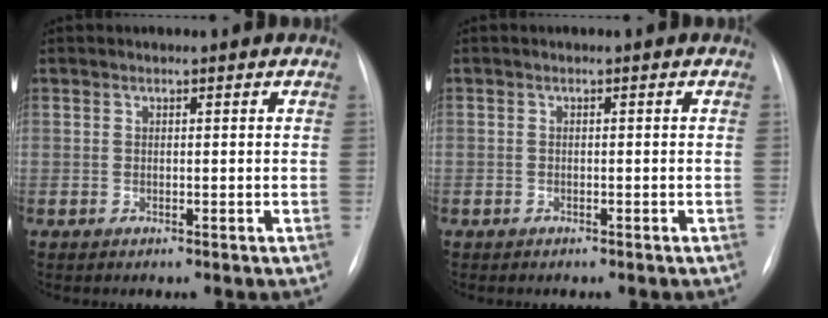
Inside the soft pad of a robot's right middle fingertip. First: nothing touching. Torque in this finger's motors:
{"motor_torque": [1.09, -1.05, -0.09, -0.21]}